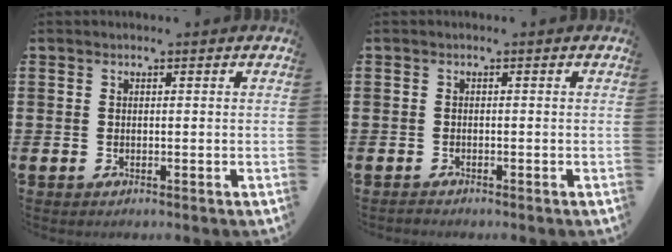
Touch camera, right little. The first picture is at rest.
{"total": 0.0}